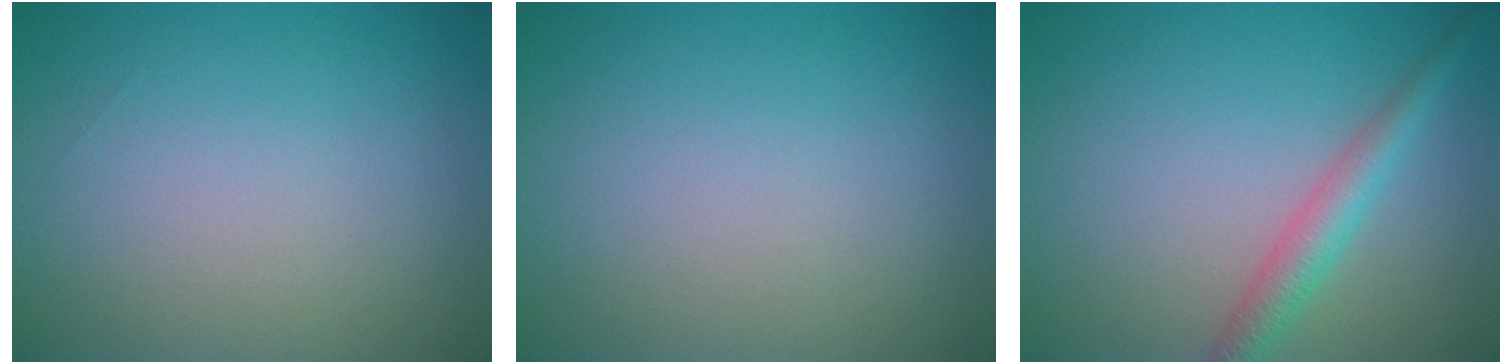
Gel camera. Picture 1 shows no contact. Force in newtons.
{"total": 0.0}
{"total": 2.9, "press": 2.9, "slide": 0.1}